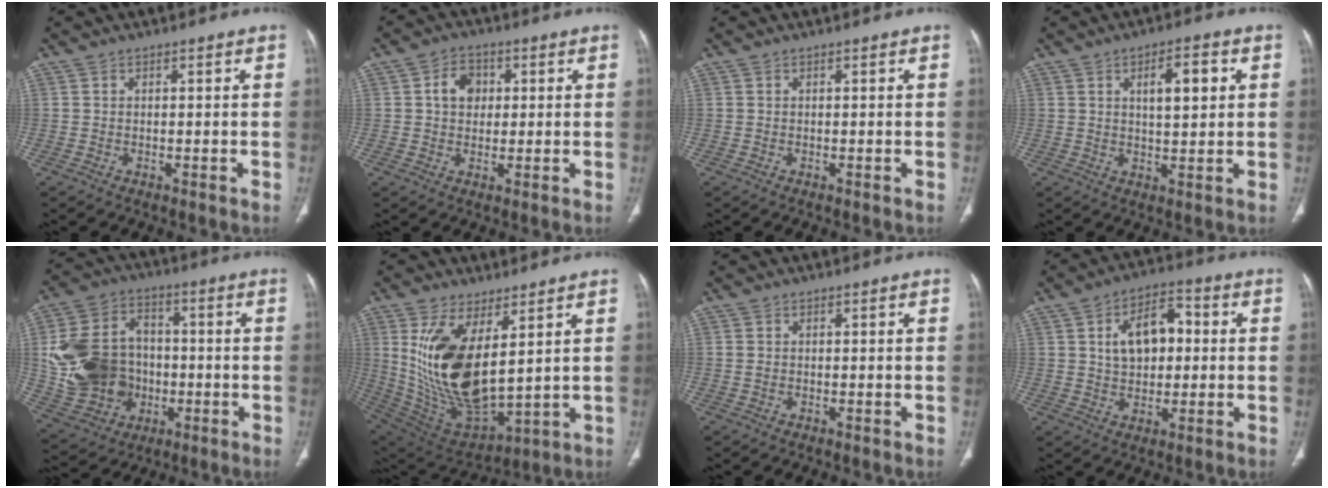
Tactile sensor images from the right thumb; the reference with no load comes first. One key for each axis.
{"total": 5.5, "fx": 1.1, "fy": 4.3, "fz": 3.2, "tx": -0.033, "ty": 0.007, "tz": 0.014}
{"total": 0.0}
{"total": 7.0, "fx": 2.3, "fy": 2.6, "fz": 6.1, "tx": -0.086, "ty": -0.006, "tz": 0.037}
{"total": 19.2, "fx": -1.4, "fy": 15.7, "fz": 11.0, "tx": -0.198, "ty": 0.022, "tz": -0.006}
{"total": 19.4, "fx": 5.0, "fy": 9.0, "fz": 16.4, "tx": -0.310, "ty": -0.036, "tz": 0.123}
{"total": 0.8, "fx": -0.1, "fy": 0.7, "fz": 0.5, "tx": -0.014, "ty": 0.002, "tz": 0.002}
{"total": 10.8, "fx": 1.5, "fy": 6.8, "fz": 8.2, "tx": -0.111, "ty": 0.017, "tz": 0.023}